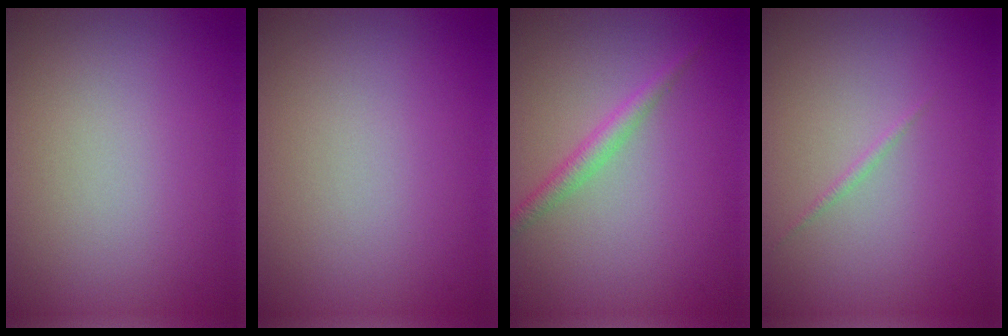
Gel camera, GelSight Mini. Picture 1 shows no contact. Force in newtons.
{"total": 0.0}
{"total": 1.8, "press": 1.8, "slide": 0.0}
{"total": 0.5, "press": 0.5, "slide": 0.0}